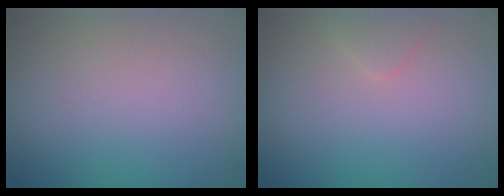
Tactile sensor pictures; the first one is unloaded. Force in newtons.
{"total": 0.8, "press": 0.8, "slide": 0.0}